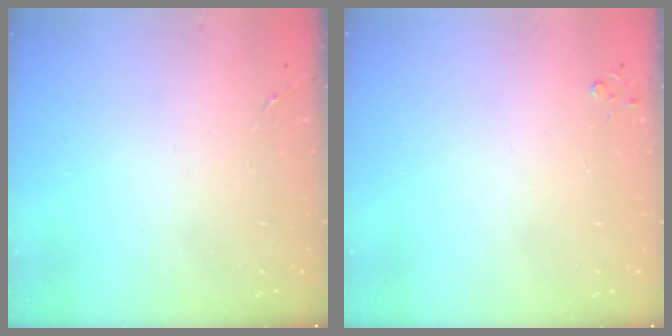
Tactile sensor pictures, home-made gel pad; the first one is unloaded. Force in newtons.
{"total": 2.7, "press": 2.7, "slide": 0.3}